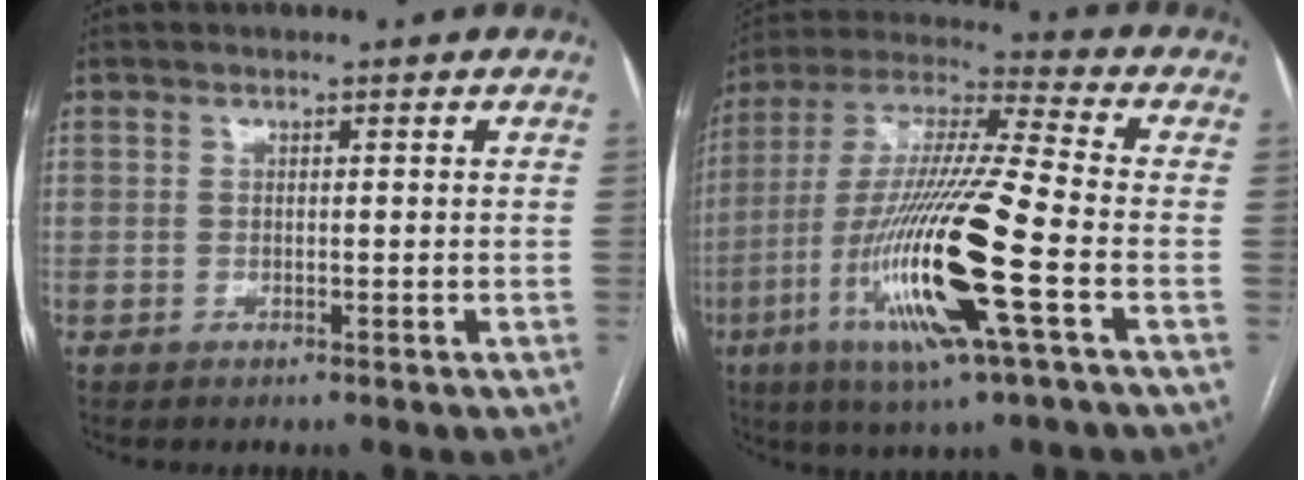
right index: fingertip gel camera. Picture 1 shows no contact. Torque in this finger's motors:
{"motor_torque": [2.14, 0.00, 0.91, 0.21]}